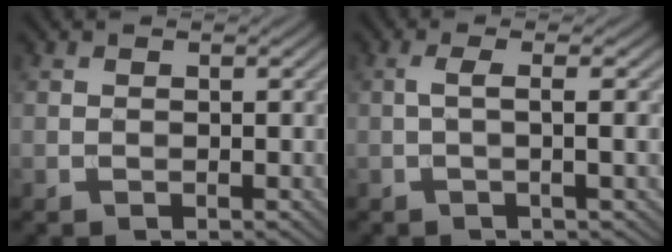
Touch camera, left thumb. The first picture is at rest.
{"total": 3.3, "force": [0.0, 0.7, 3.3], "torque": [-0.052, 0.006, -0.008]}